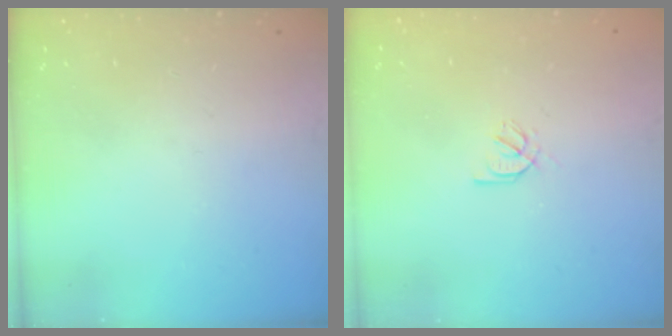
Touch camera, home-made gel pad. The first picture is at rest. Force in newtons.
{"total": 2.2, "press": 2.1, "slide": 0.6}